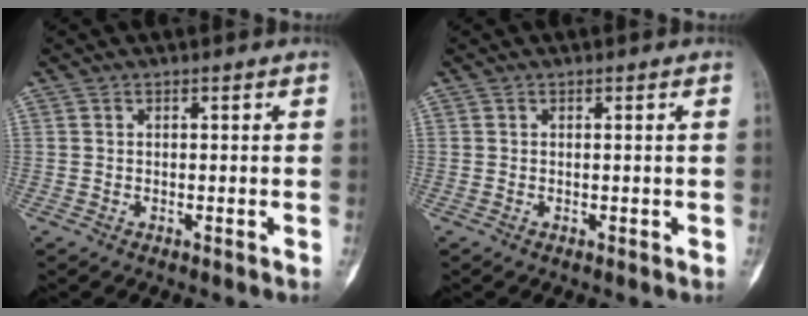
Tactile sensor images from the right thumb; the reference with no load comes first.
{"total": 0.6, "force": [-0.1, -0.1, 0.6], "torque": [-0.010, 0.001, 0.000]}